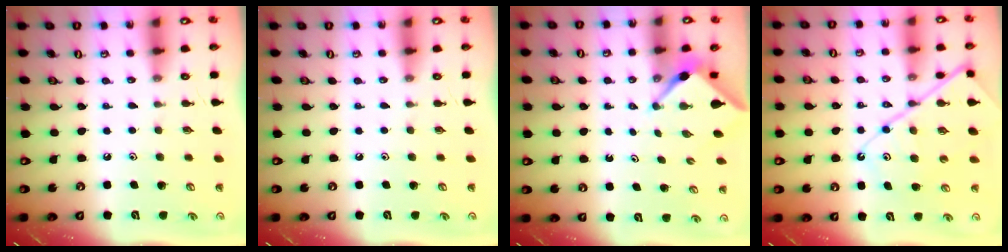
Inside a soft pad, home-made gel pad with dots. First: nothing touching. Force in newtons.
{"total": 0.0}
{"total": 3.1, "press": 3.1, "slide": 0.3}
{"total": 11.5, "press": 11.4, "slide": 1.3}